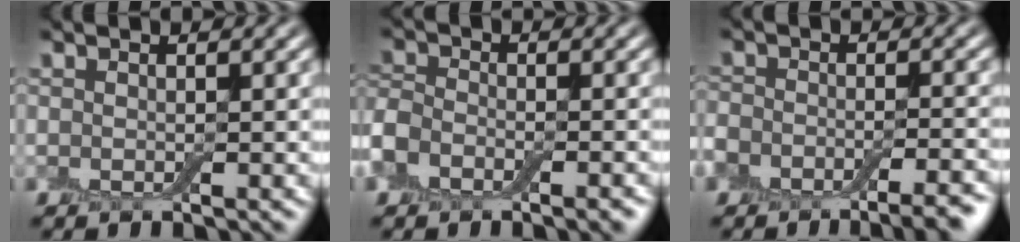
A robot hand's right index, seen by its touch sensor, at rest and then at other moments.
{"total": 4.6, "force": [-2.7, 2.8, 2.5], "torque": [-0.038, 0.005, -0.056]}
{"total": 8.0, "force": [-6.4, 3.3, 3.6], "torque": [-0.040, -0.002, -0.091]}